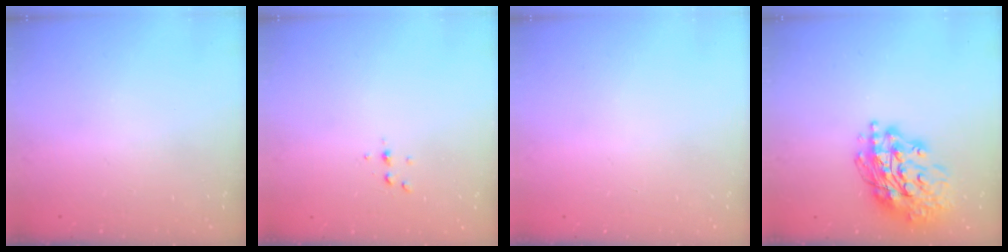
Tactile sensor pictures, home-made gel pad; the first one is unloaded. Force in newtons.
{"total": 3.1, "press": 3.1, "slide": 0.5}
{"total": 0.0}
{"total": 18.9, "press": 18.8, "slide": 2.2}